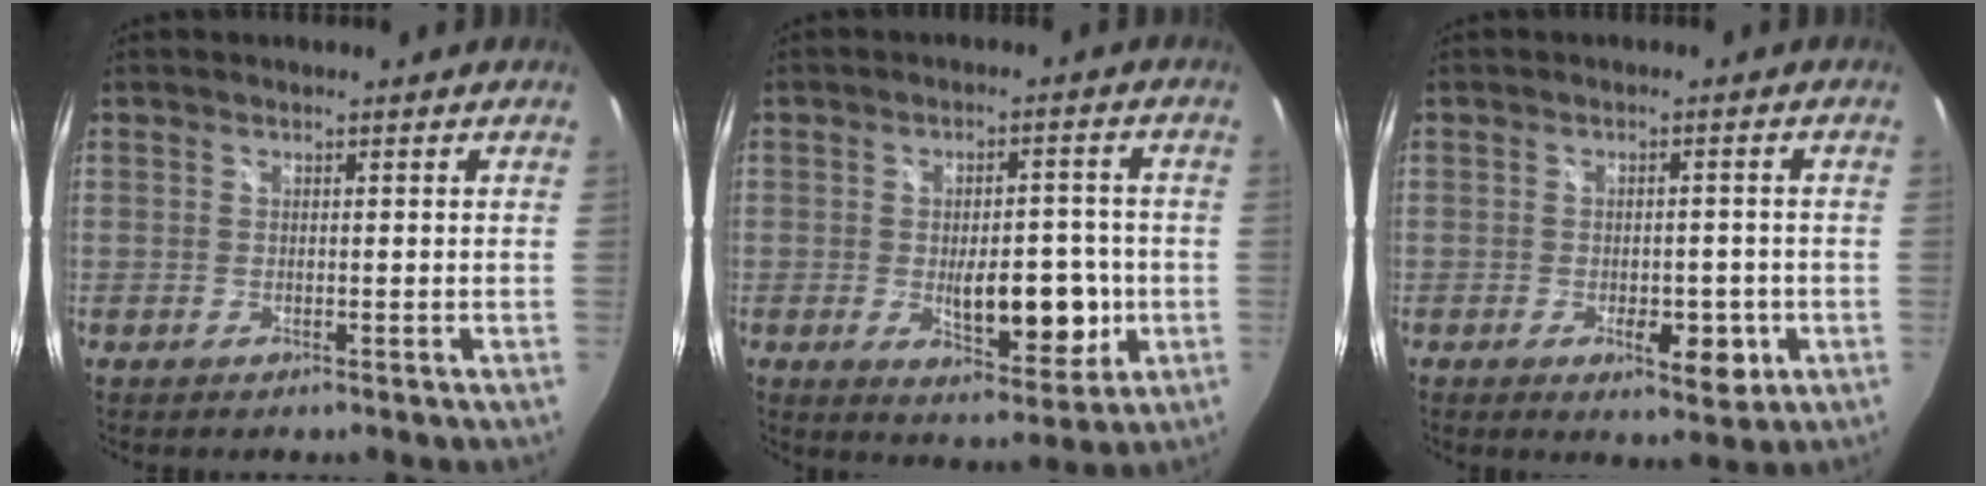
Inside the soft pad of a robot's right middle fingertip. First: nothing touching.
{"total": 10.9, "force": [-2.2, 5.1, 9.4], "torque": [-0.145, -0.009, -0.020]}
{"total": 6.2, "force": [-2.4, 2.9, 4.9], "torque": [-0.078, -0.007, -0.026]}